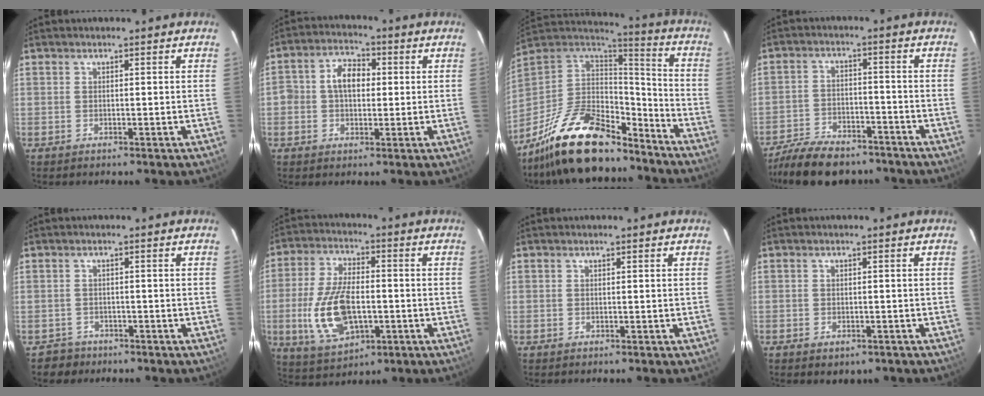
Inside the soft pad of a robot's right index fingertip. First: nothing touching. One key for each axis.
{"total": 6.5, "fx": 0.3, "fy": 4.8, "fz": 4.4, "tx": -0.081, "ty": 0.023, "tz": 0.003}
{"total": 24.8, "fx": -18.4, "fy": 9.8, "fz": 13.5, "tx": -0.271, "ty": -0.004, "tz": -0.298}
{"total": 15.4, "fx": -12.6, "fy": 6.2, "fz": 6.3, "tx": -0.150, "ty": -0.002, "tz": -0.192}
{"total": 2.9, "fx": -1.9, "fy": 2.1, "fz": -0.4, "tx": -0.001, "ty": 0.009, "tz": -0.030}
{"total": 14.7, "fx": -2.9, "fy": 7.7, "fz": 12.2, "tx": -0.258, "ty": -0.005, "tz": -0.041}
{"total": 0.0}
{"total": 2.8, "fx": -1.5, "fy": 1.9, "fz": 1.4, "tx": -0.026, "ty": -0.007, "tz": -0.017}